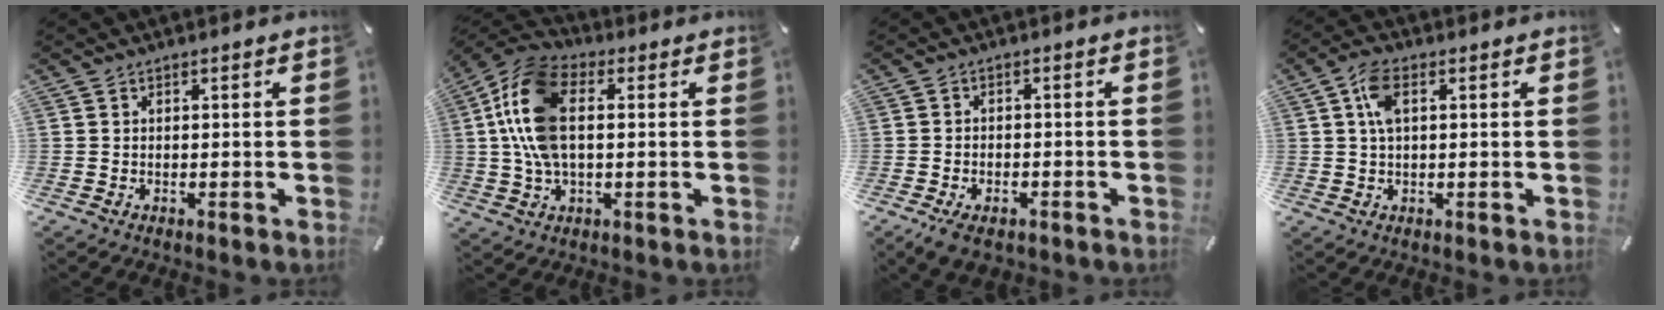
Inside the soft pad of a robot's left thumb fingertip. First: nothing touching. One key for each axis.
{"total": 15.2, "fx": 1.6, "fy": 8.9, "fz": 12.3, "tx": -0.275, "ty": 0.000, "tz": 0.027}
{"total": 3.8, "fx": -2.5, "fy": 2.1, "fz": 2.0, "tx": -0.037, "ty": 0.013, "tz": -0.045}
{"total": 5.5, "fx": 1.3, "fy": 2.7, "fz": 4.6, "tx": -0.095, "ty": 0.006, "tz": 0.018}